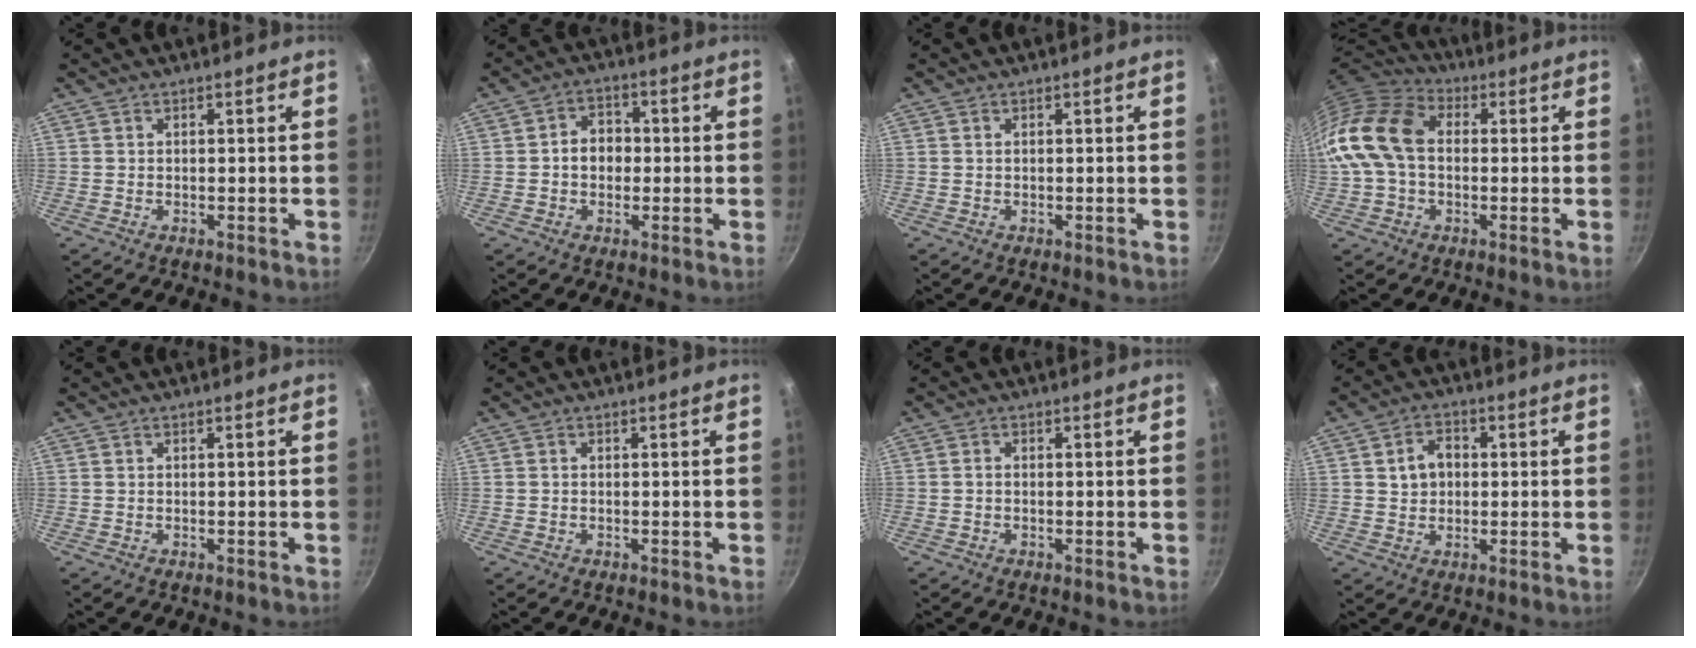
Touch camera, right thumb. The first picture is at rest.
{"total": 5.6, "force": [-0.4, 4.5, 3.3], "torque": [-0.020, 0.014, -0.010]}
{"total": 0.0}
{"total": 15.9, "force": [0.3, 11.4, 11.1], "torque": [-0.201, 0.037, -0.012]}
{"total": 0.0}
{"total": 0.0}
{"total": 0.7, "force": [-0.2, 0.5, 0.4], "torque": [-0.008, 0.005, -0.005]}
{"total": 5.5, "force": [0.7, 4.4, 3.2], "torque": [-0.030, 0.010, 0.009]}